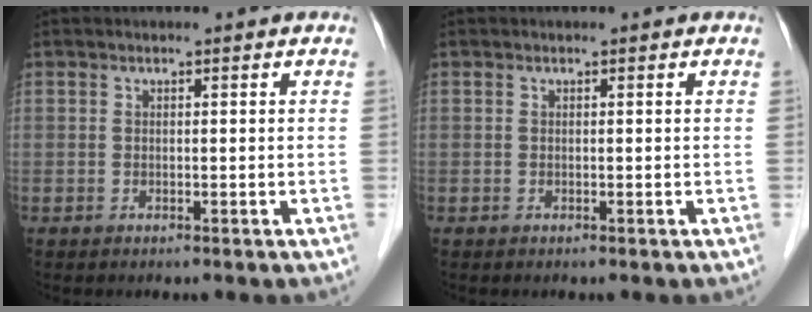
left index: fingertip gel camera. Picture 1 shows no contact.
{"total": 0.0}